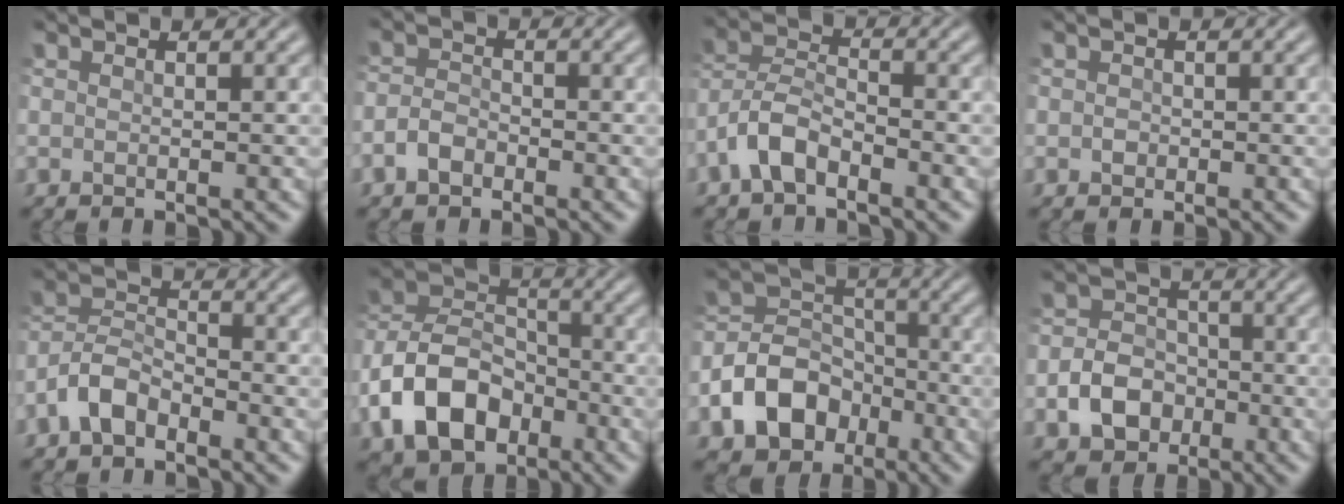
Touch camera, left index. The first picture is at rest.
{"total": 2.1, "force": [-1.3, 1.3, 1.1], "torque": [-0.021, 0.003, -0.031]}
{"total": 4.1, "force": [-2.6, 1.9, 2.5], "torque": [-0.046, 0.011, -0.062]}
{"total": 0.7, "force": [-0.1, 0.6, 0.3], "torque": [-0.003, -0.003, -0.004]}
{"total": 3.9, "force": [-2.5, 2.1, 2.1], "torque": [-0.040, 0.008, -0.060]}
{"total": 9.0, "force": [-3.9, 6.2, 5.2], "torque": [-0.098, 0.005, -0.090]}
{"total": 7.6, "force": [-3.5, 5.5, 3.8], "torque": [-0.066, 0.001, -0.073]}
{"total": 4.3, "force": [-1.6, 3.4, 2.1], "torque": [-0.031, 0.001, -0.032]}